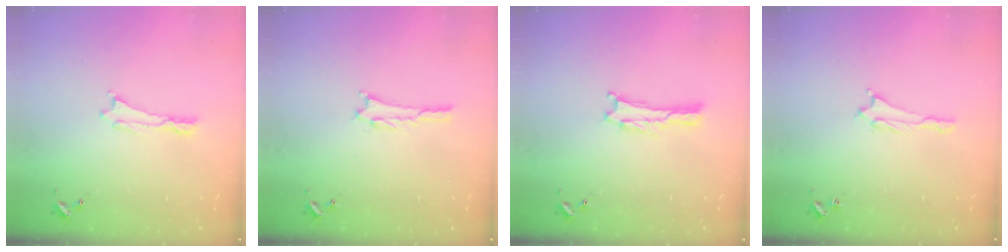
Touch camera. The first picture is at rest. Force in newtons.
{"total": 0.6, "press": 0.6, "slide": 0.1}
{"total": 0.5, "press": 0.5, "slide": 0.1}
{"total": 1.3, "press": 1.3, "slide": 0.1}